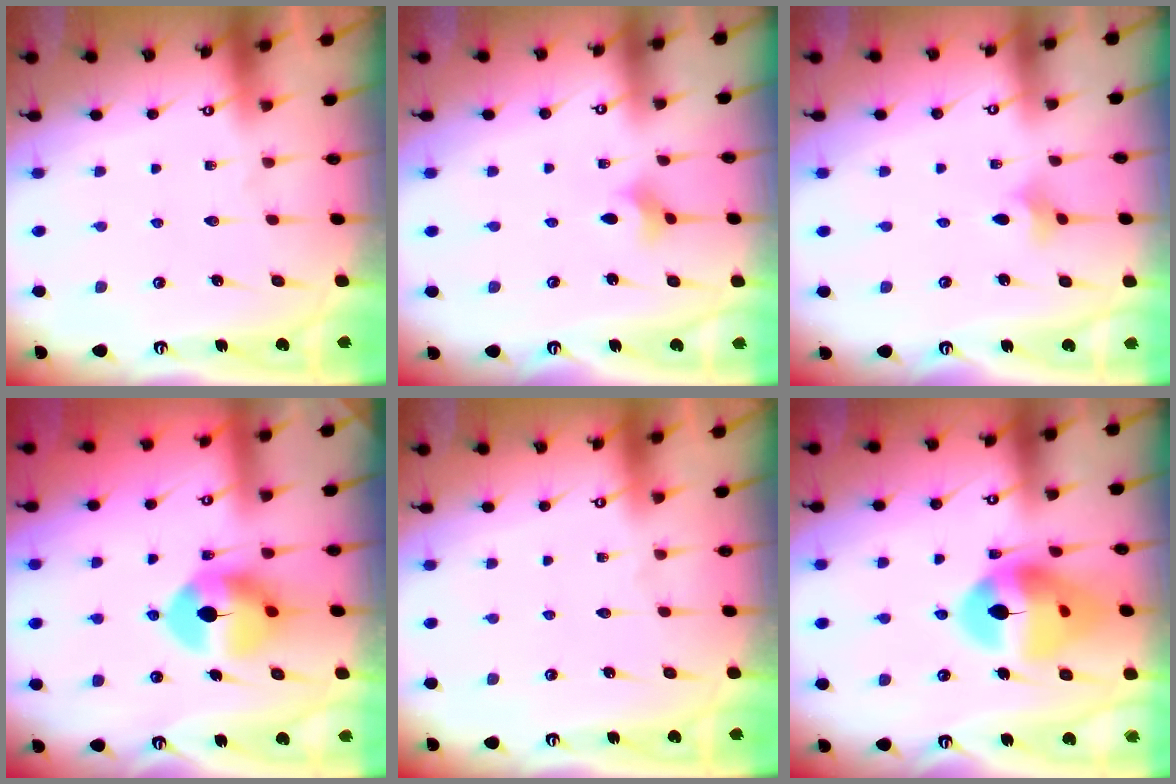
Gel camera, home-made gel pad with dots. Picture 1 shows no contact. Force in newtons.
{"total": 2.1, "press": 2.0, "slide": 0.5}
{"total": 2.7, "press": 2.6, "slide": 0.7}
{"total": 9.4, "press": 9.4, "slide": 0.7}
{"total": 0.0}
{"total": 16.8, "press": 16.7, "slide": 1.8}